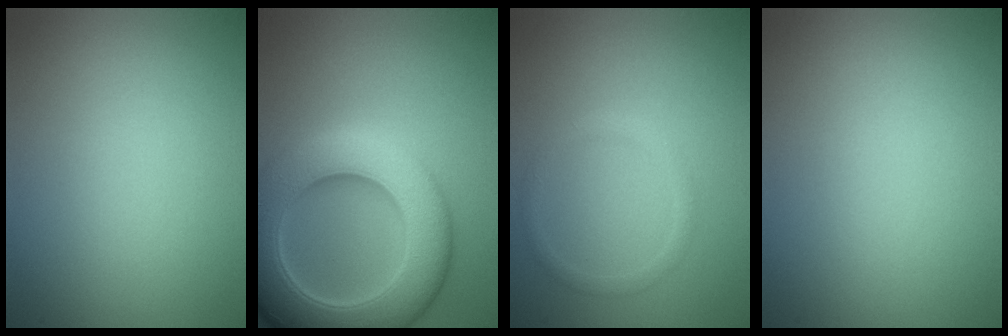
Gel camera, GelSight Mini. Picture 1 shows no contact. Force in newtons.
{"total": 10.8, "press": 10.8, "slide": 0.2}
{"total": 1.3, "press": 1.2, "slide": 0.0}
{"total": 0.0}